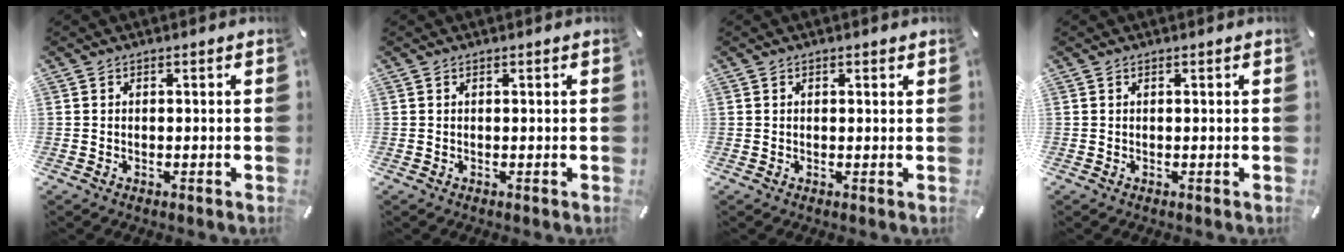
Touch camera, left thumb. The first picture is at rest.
{"total": 0.0}
{"total": 0.7, "force": [0.4, 0.4, 0.4], "torque": [-0.009, 0.001, 0.007]}
{"total": 0.0}